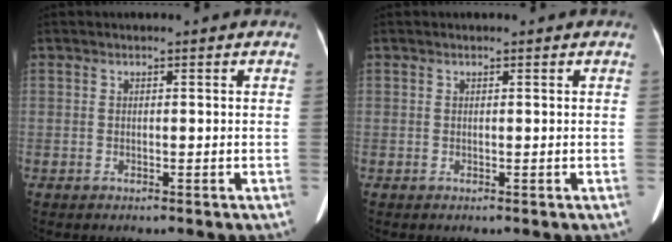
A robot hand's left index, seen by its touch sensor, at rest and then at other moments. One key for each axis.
{"total": 0.0}